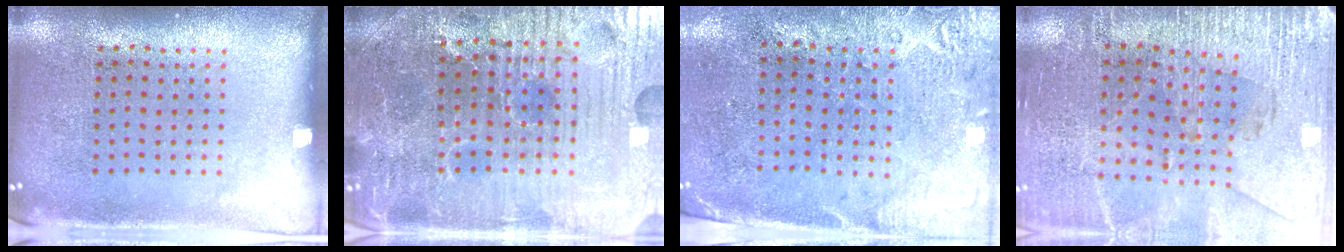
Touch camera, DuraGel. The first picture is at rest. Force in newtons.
{"total": 5.1, "press": 5.0, "slide": 1.1}
{"total": 2.8, "press": 2.4, "slide": 1.4}
{"total": 3.0, "press": 2.9, "slide": 0.6}